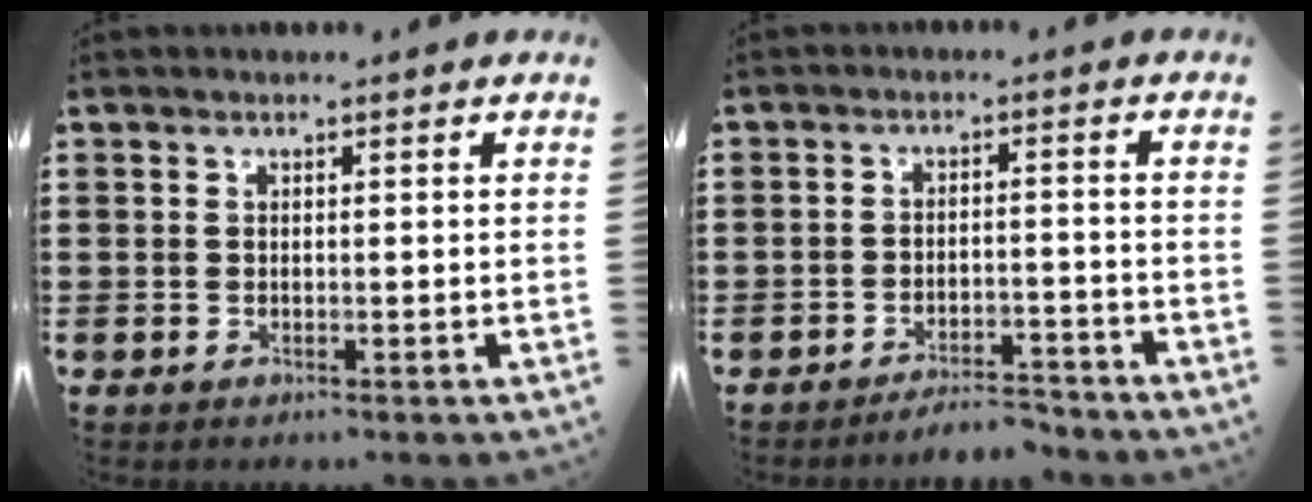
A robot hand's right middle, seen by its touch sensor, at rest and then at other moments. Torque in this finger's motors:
{"motor_torque": [1.28, 0.22, 0.07, 0.09]}